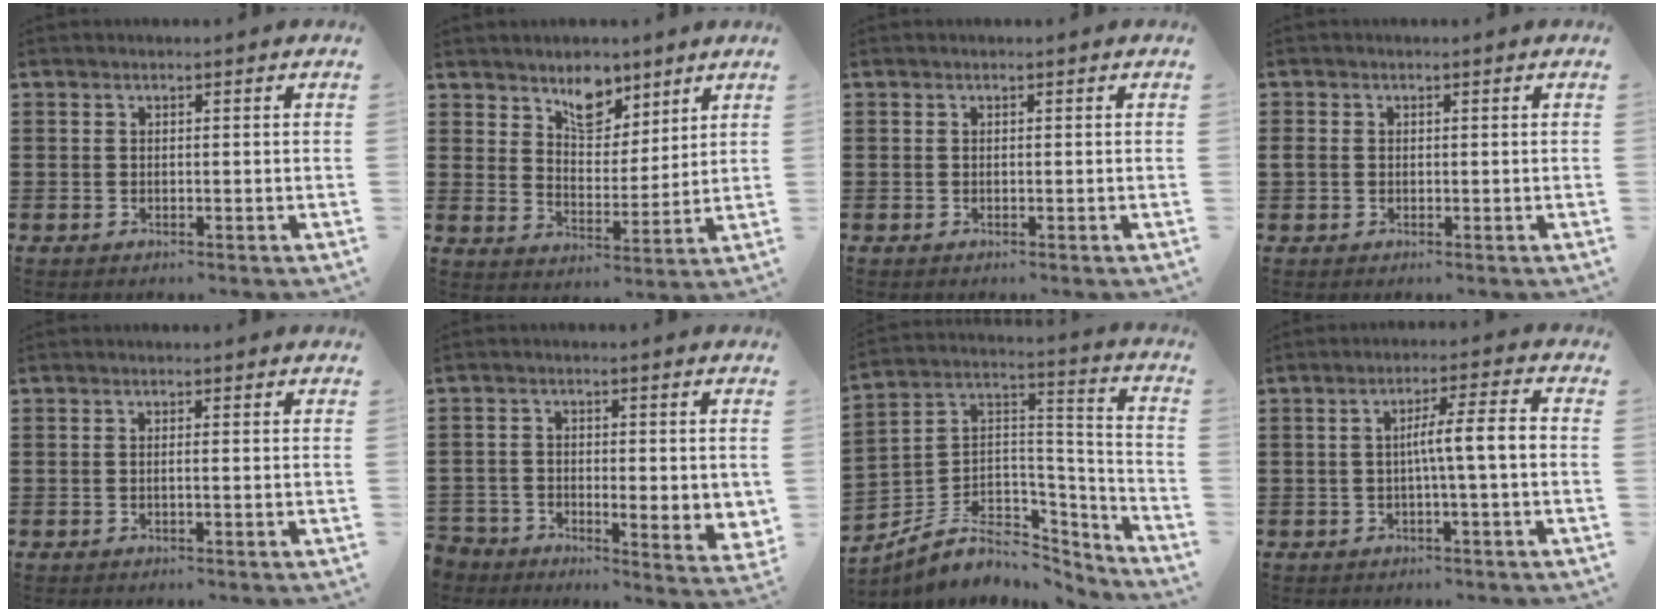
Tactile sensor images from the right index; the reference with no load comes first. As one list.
[{"total": 7.4, "force": [5.4, 3.9, 3.2], "torque": [-0.061, -0.011, 0.096]}, {"total": 0.0}, {"total": 1.0, "force": [-0.2, 0.9, 0.3], "torque": [-0.009, 0.005, -0.004]}, {"total": 0.6, "force": [-0.2, -0.2, 0.6], "torque": [-0.011, -0.003, -0.004]}, {"total": 3.6, "force": [-1.6, 2.4, 2.3], "torque": [-0.046, 0.005, -0.033]}, {"total": 7.4, "force": [-4.2, 5.2, 3.1], "torque": [-0.075, -0.006, -0.075]}, {"total": 5.6, "force": [-0.6, 0.3, 5.6], "torque": [-0.102, 0.002, -0.017]}]